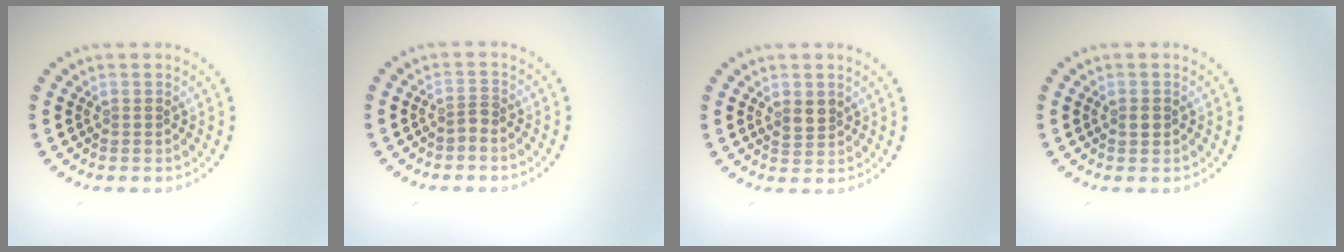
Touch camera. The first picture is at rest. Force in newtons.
{"total": 0.8, "press": 0.4, "slide": 0.6}
{"total": 1.6, "press": 1.4, "slide": 0.7}
{"total": 1.1, "press": 1.1, "slide": 0.2}